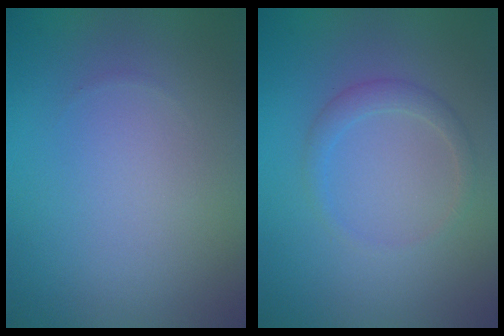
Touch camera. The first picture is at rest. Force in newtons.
{"total": 1.6, "press": 1.6, "slide": 0.1}